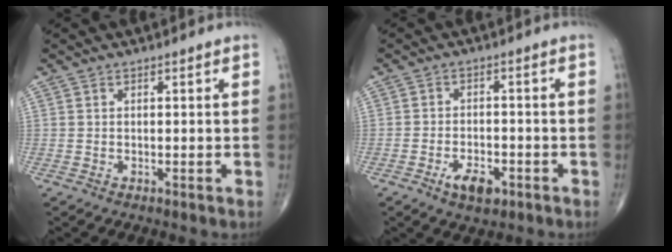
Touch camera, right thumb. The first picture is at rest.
{"total": 5.5, "force": [-2.9, 2.8, 3.8], "torque": [-0.056, 0.010, -0.046]}